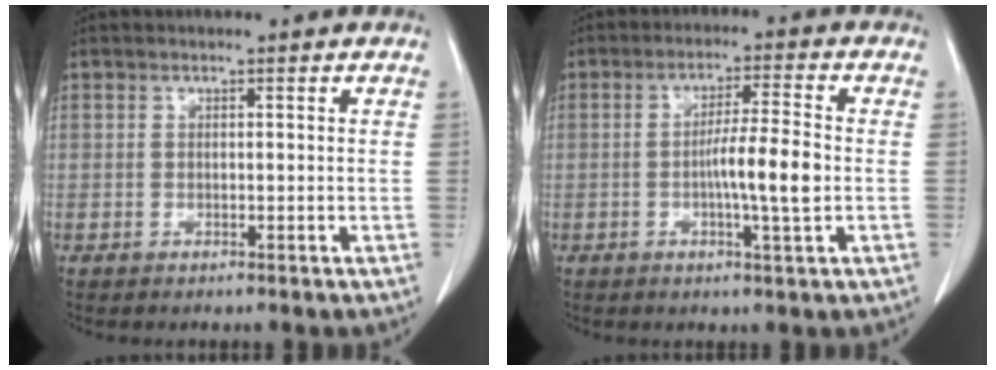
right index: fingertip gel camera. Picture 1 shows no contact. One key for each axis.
{"total": 7.2, "fx": -1.1, "fy": -0.3, "fz": 7.1, "tx": -0.121, "ty": -0.002, "tz": -0.021}